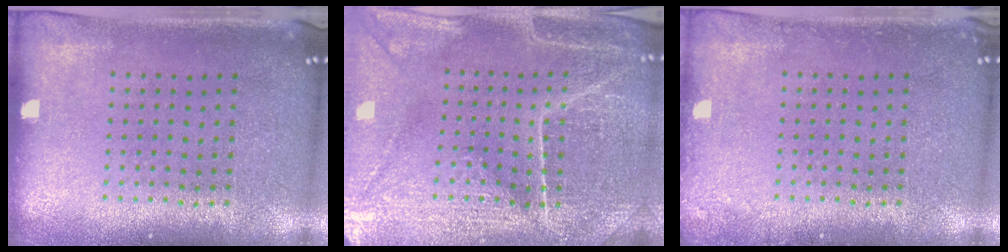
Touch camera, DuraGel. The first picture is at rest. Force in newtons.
{"total": 4.3, "press": 4.2, "slide": 1.0}
{"total": 1.1, "press": 1.1, "slide": 0.1}